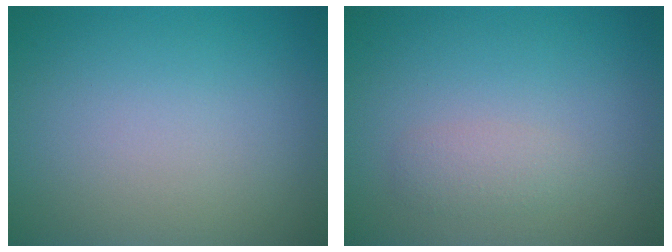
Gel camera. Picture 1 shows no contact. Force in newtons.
{"total": 1.3, "press": 1.3, "slide": 0.1}